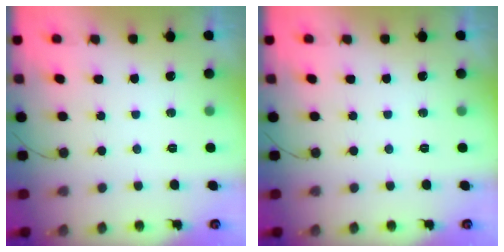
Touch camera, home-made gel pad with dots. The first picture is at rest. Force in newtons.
{"total": 0.0}